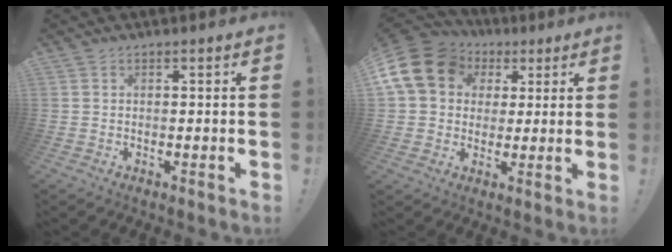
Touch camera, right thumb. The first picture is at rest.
{"total": 16.4, "force": [4.9, 13.3, 8.2], "torque": [-0.133, -0.017, 0.099]}